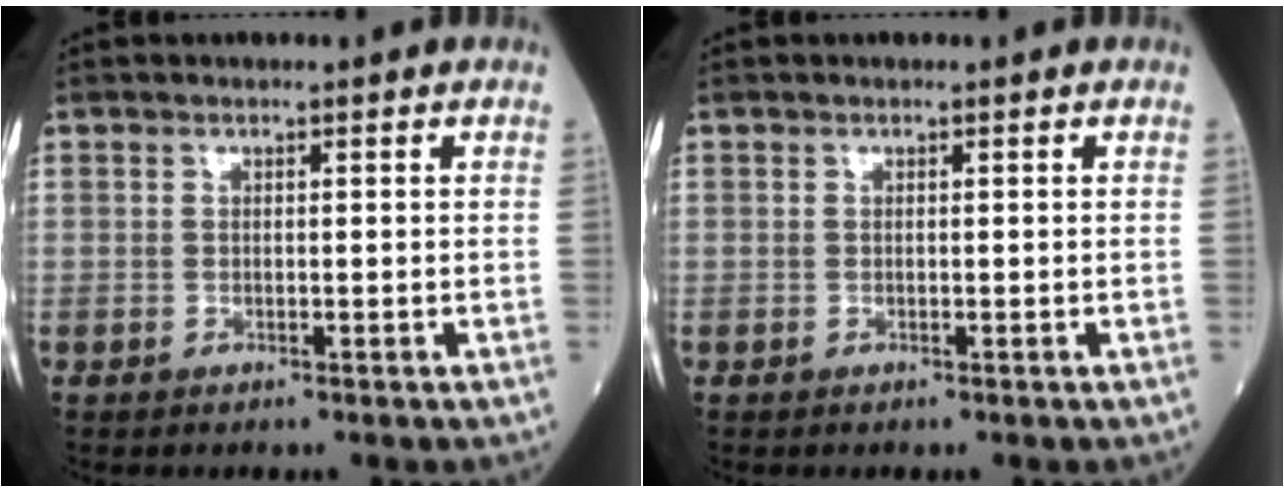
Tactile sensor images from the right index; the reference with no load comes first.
{"total": 0.0}